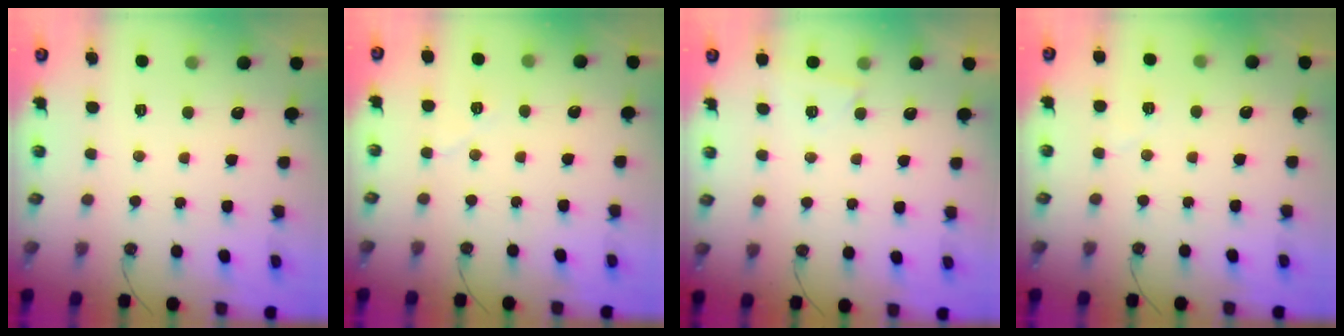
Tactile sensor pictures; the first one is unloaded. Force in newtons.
{"total": 5.2, "press": 4.6, "slide": 2.3}
{"total": 3.1, "press": 2.7, "slide": 1.6}
{"total": 4.4, "press": 3.8, "slide": 2.2}